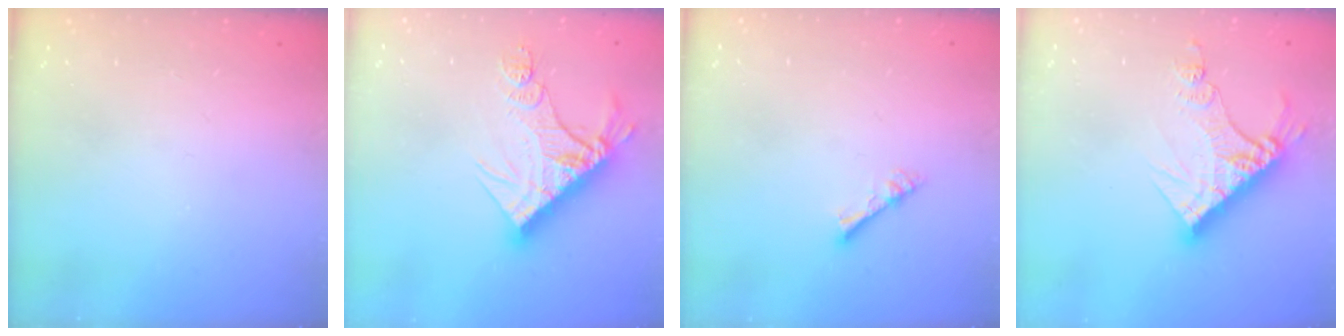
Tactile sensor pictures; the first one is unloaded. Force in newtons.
{"total": 14.9, "press": 14.8, "slide": 1.7}
{"total": 2.8, "press": 2.8, "slide": 0.4}
{"total": 12.3, "press": 12.2, "slide": 1.4}